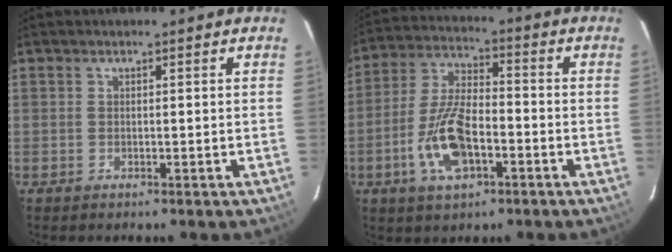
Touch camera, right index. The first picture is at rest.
{"total": 12.1, "force": [-4.6, 5.3, 9.8], "torque": [-0.211, 0.001, -0.083]}